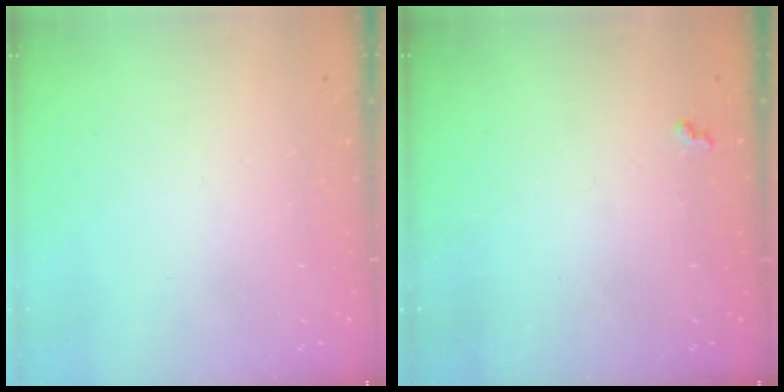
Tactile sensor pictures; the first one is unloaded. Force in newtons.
{"total": 4.6, "press": 4.6, "slide": 0.7}